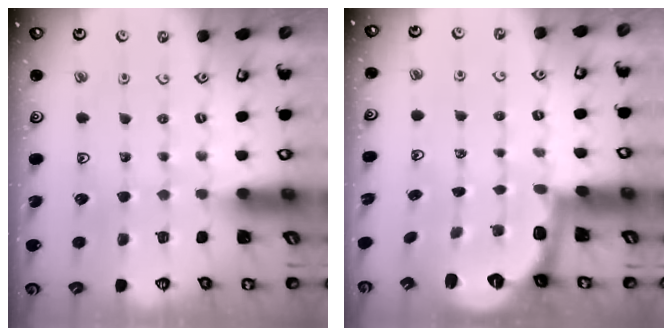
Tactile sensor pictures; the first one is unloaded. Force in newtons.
{"total": 2.7, "press": 1.6, "slide": 2.2}